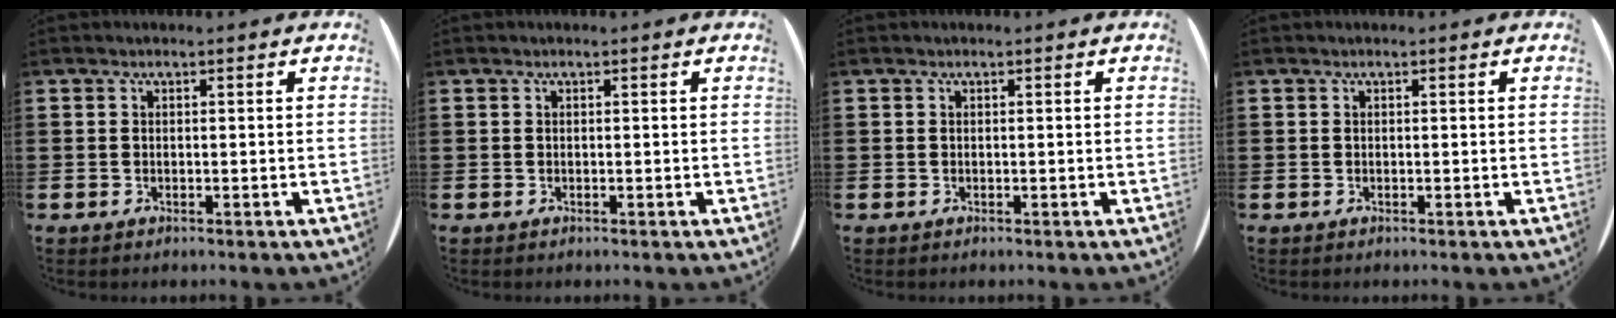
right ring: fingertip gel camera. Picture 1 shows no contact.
{"total": 0.0}
{"total": 0.0}
{"total": 0.0}